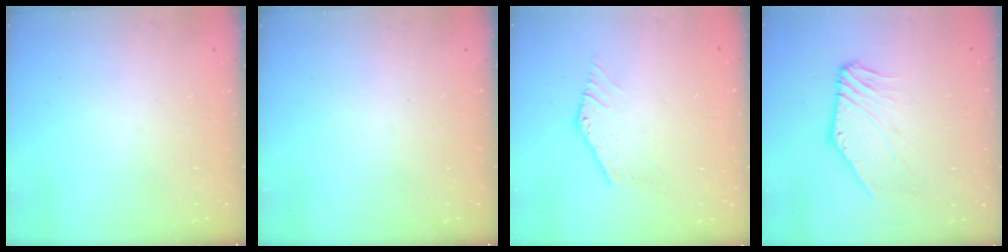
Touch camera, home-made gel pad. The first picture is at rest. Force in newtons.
{"total": 0.0}
{"total": 0.5, "press": 0.3, "slide": 0.4}
{"total": 0.6, "press": 0.4, "slide": 0.4}